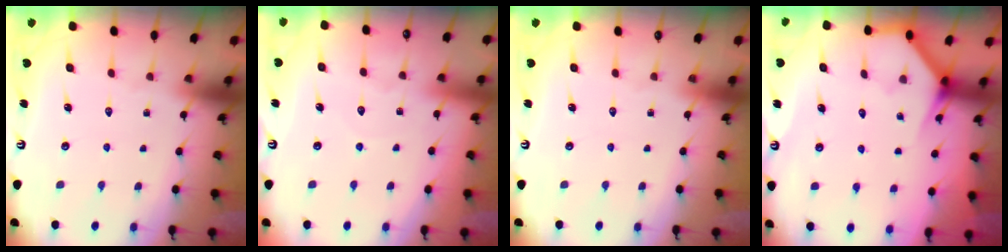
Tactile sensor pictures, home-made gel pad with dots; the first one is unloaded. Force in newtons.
{"total": 3.3, "press": 3.3, "slide": 0.2}
{"total": 0.0}
{"total": 3.7, "press": 3.6, "slide": 0.2}